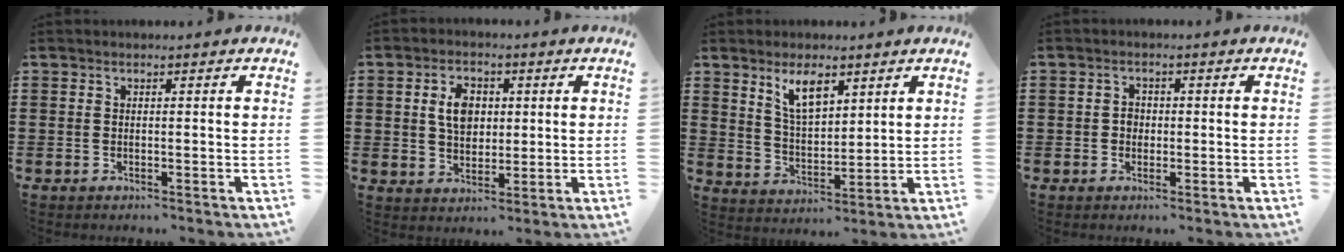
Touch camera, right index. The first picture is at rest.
{"total": 5.8, "force": [1.0, 4.0, 4.2], "torque": [-0.085, 0.014, 0.013]}
{"total": 6.4, "force": [3.8, 2.7, 4.4], "torque": [-0.089, 0.002, 0.067]}
{"total": 1.6, "force": [-0.2, 1.3, 0.9], "torque": [-0.018, 0.005, -0.006]}